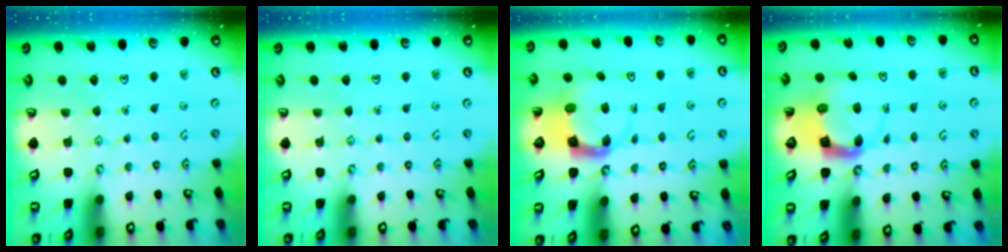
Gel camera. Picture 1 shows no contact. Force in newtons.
{"total": 0.0}
{"total": 3.8, "press": 3.7, "slide": 0.5}
{"total": 3.9, "press": 3.9, "slide": 0.6}